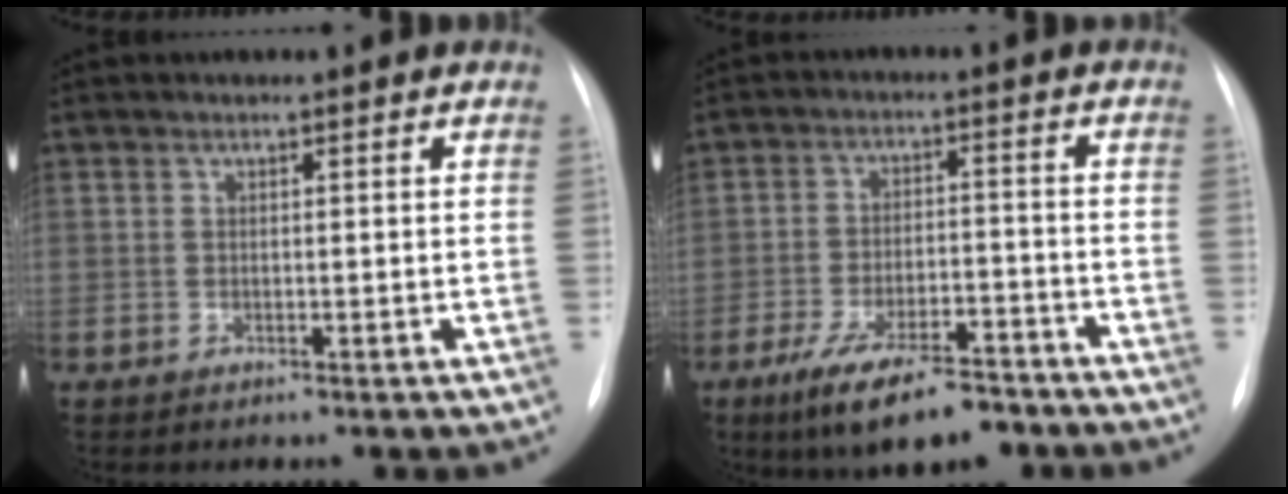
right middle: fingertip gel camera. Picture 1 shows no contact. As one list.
[{"total": 11.9, "force": [-8.4, 3.6, 7.6], "torque": [-0.134, -0.012, -0.137]}]